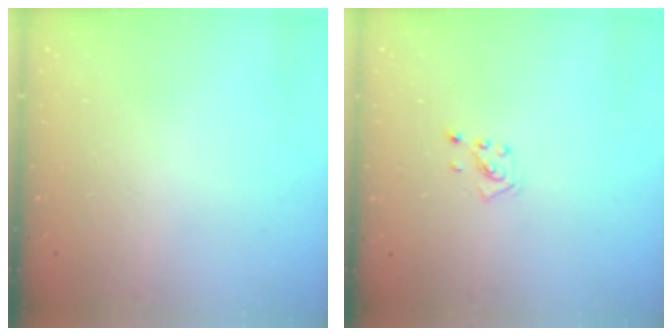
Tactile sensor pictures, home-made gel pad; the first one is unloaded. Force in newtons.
{"total": 2.2, "press": 2.2, "slide": 0.6}